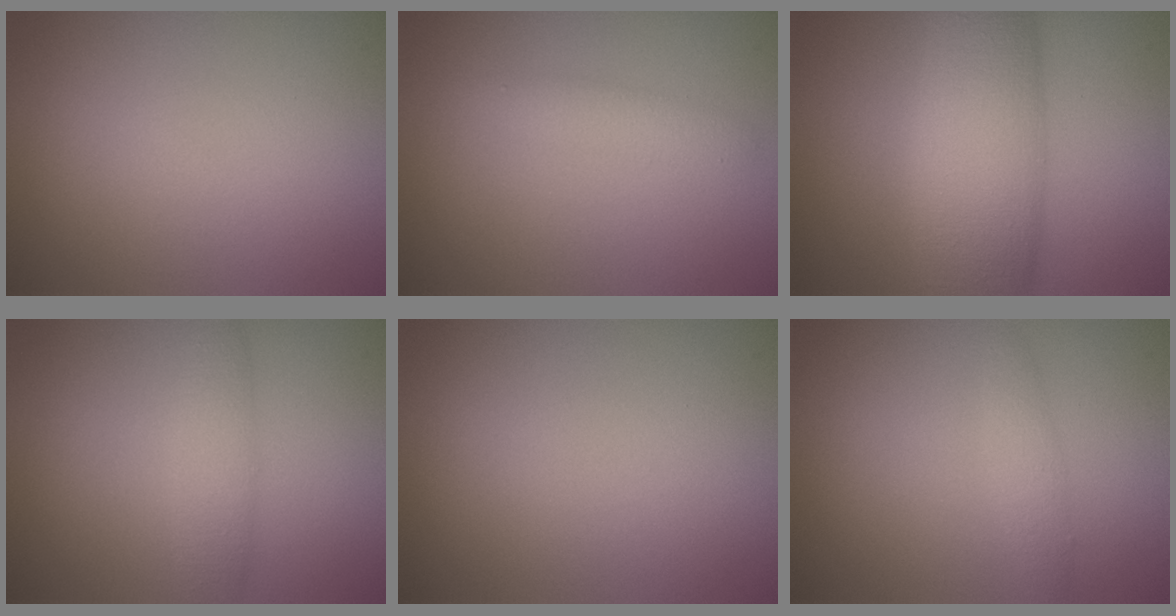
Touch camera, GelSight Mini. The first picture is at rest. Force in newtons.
{"total": 1.4, "press": 1.4, "slide": 0.0}
{"total": 9.4, "press": 9.4, "slide": 0.1}
{"total": 2.5, "press": 2.5, "slide": 0.1}
{"total": 0.0}
{"total": 1.4, "press": 1.4, "slide": 0.0}